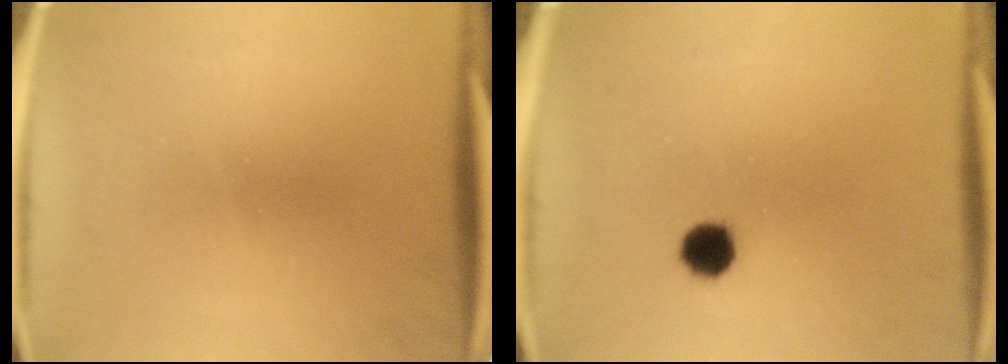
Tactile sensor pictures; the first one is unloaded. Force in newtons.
{"total": 4.3}